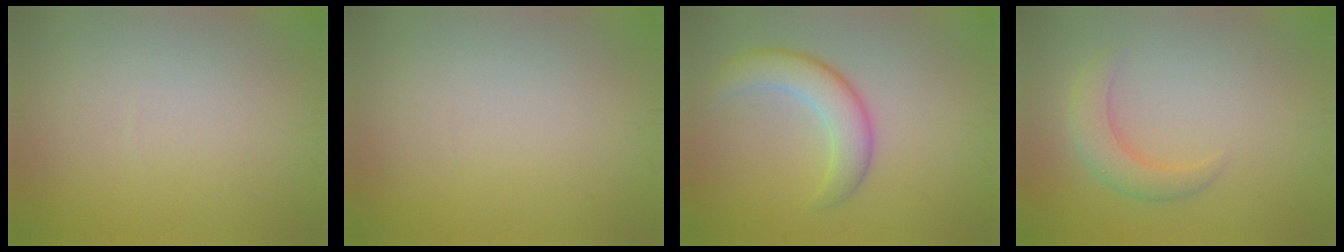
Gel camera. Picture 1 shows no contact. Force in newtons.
{"total": 0.0}
{"total": 4.6, "press": 4.6, "slide": 0.2}
{"total": 2.7, "press": 2.7, "slide": 0.1}